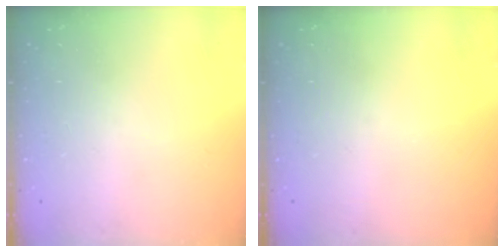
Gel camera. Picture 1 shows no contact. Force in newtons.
{"total": 0.0}